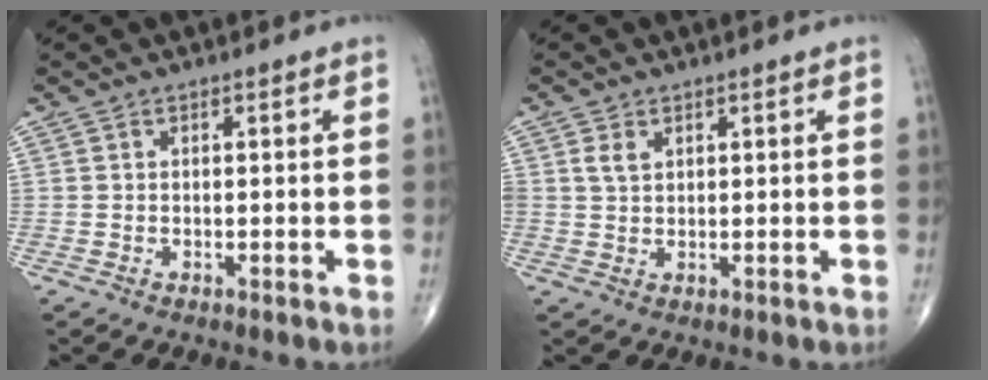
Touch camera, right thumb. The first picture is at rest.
{"total": 2.3, "force": [1.0, 1.5, 1.4], "torque": [-0.023, -0.001, 0.024]}